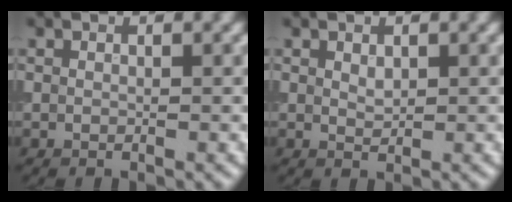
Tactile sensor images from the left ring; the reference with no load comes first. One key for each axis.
{"total": 0.9, "fx": 0.4, "fy": 0.5, "fz": 0.6, "tx": -0.014, "ty": 0.000, "tz": 0.010}